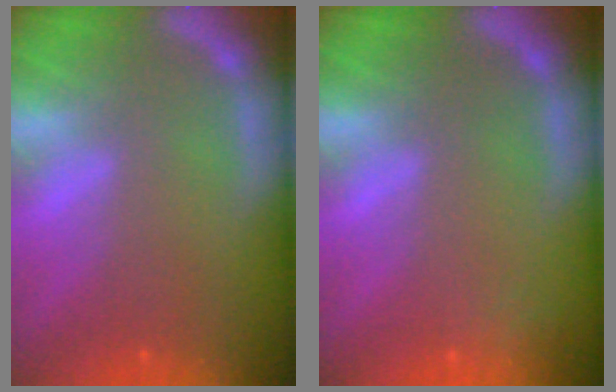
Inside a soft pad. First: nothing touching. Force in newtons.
{"total": 1.4}